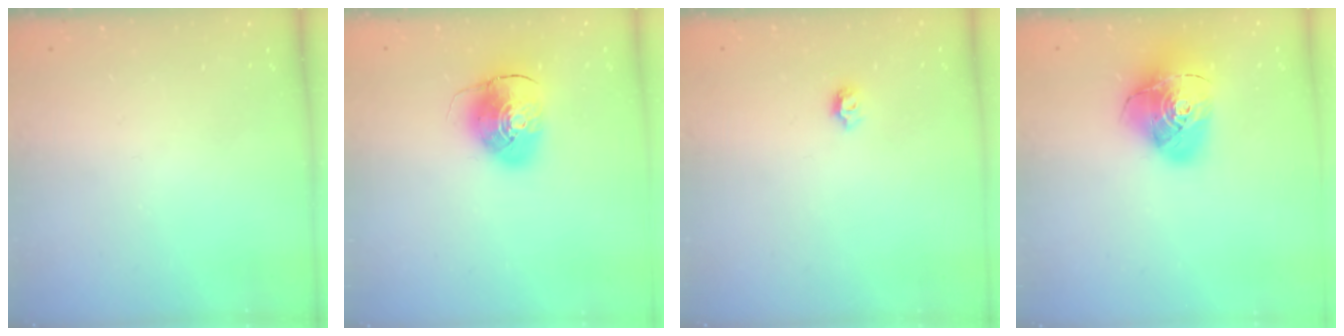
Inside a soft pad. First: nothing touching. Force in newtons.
{"total": 9.7, "press": 9.6, "slide": 1.4}
{"total": 5.5, "press": 5.5, "slide": 0.5}
{"total": 17.5, "press": 17.3, "slide": 2.1}